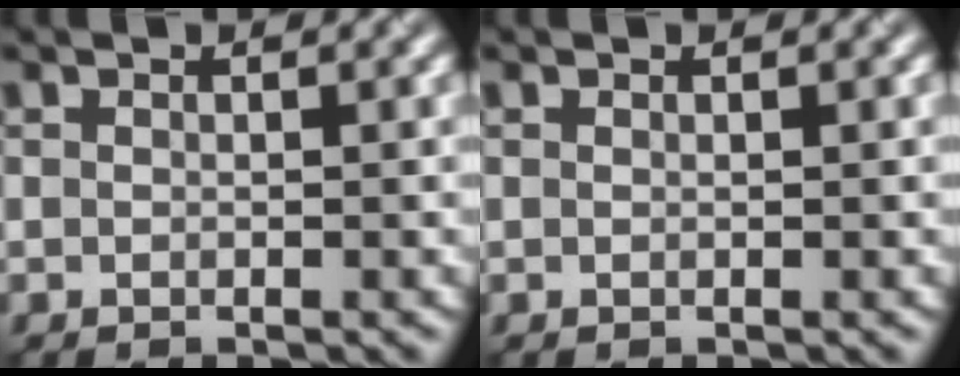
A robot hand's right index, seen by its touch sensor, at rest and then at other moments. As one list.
[{"total": 0.0}]